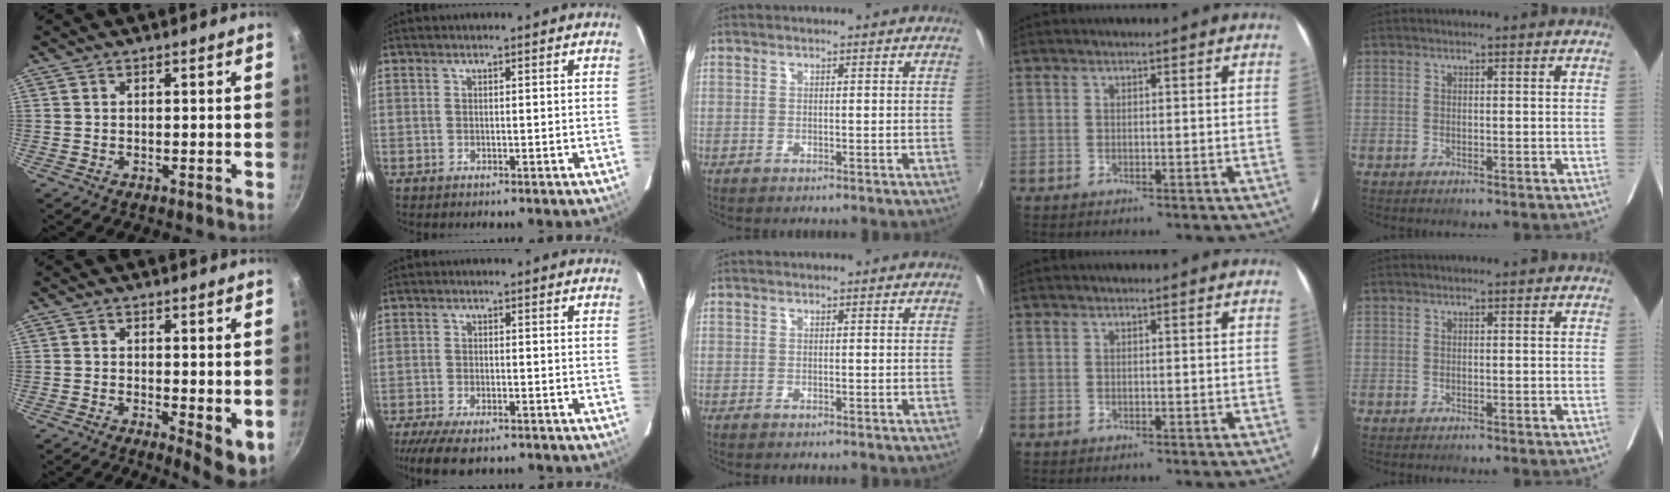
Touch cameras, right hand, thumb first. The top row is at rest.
{"thumb": {"total": 5.6, "force": [-0.1, 2.2, 5.2], "torque": [-0.064, -0.010, 0.003]}, "index": {"total": 8.8, "force": [-6.9, 2.7, 4.7], "torque": [-0.117, -0.031, -0.121]}}